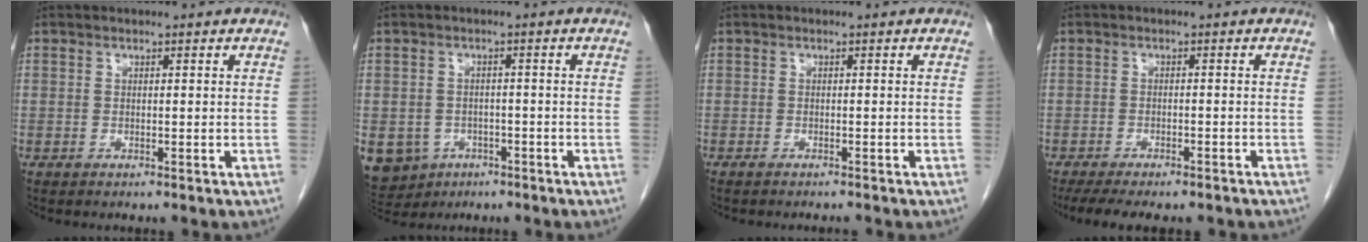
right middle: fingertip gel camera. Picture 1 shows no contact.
{"total": 10.1, "force": [-5.1, 8.3, 2.9], "torque": [-0.084, 0.000, -0.067]}
{"total": 1.9, "force": [-1.8, 0.1, 0.8], "torque": [-0.011, -0.002, -0.024]}
{"total": 11.4, "force": [-9.3, 3.2, 5.8], "torque": [-0.091, -0.008, -0.123]}